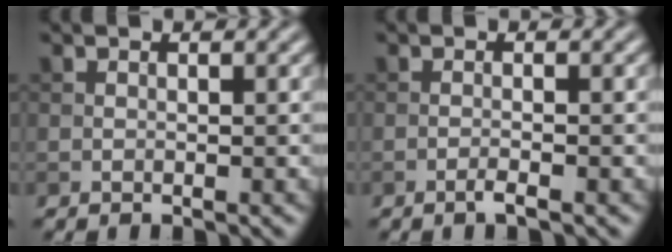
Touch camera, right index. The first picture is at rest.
{"total": 1.4, "force": [-0.7, 0.2, 1.2], "torque": [-0.017, 0.003, -0.019]}